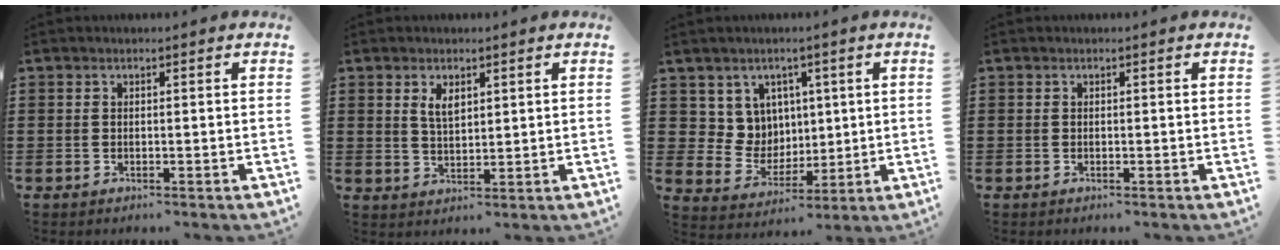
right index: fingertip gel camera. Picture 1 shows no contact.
{"total": 3.0, "force": [1.7, 1.3, 2.1], "torque": [-0.046, 0.002, 0.031]}
{"total": 7.5, "force": [2.5, 6.9, 1.5], "torque": [-0.062, -0.013, 0.053]}
{"total": 0.0}